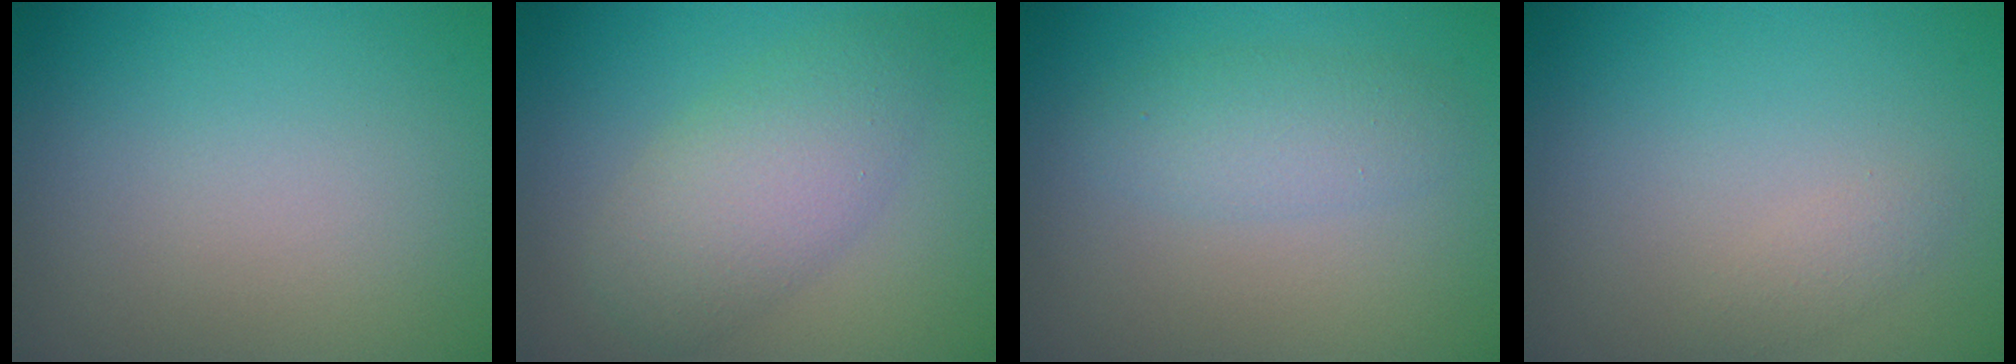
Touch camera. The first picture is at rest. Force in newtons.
{"total": 4.8, "press": 4.8, "slide": 0.1}
{"total": 2.4, "press": 2.4, "slide": 0.0}
{"total": 0.9, "press": 0.9, "slide": 0.1}